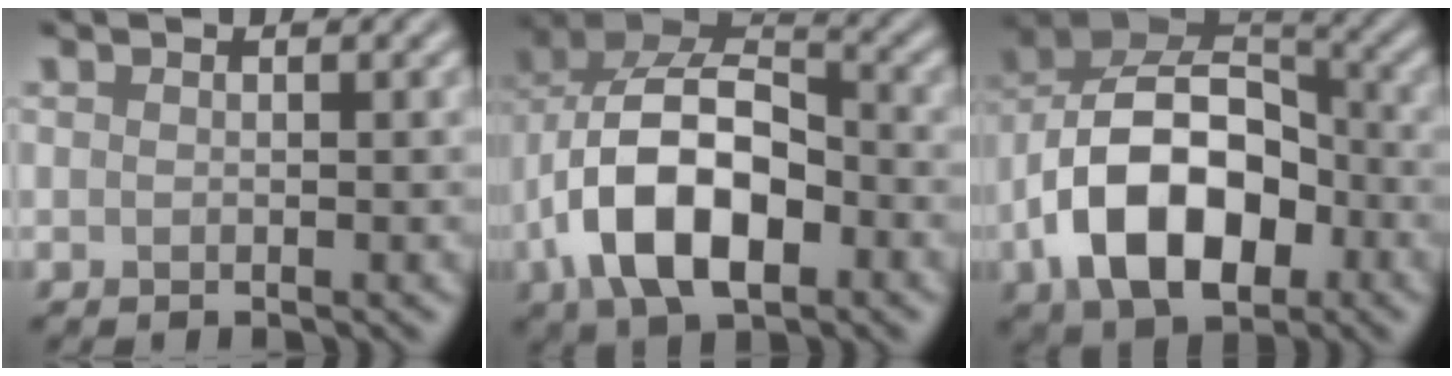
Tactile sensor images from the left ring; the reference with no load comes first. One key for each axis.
{"total": 11.4, "fx": -3.1, "fy": 6.4, "fz": 9.0, "tx": -0.171, "ty": 0.007, "tz": -0.068}
{"total": 12.2, "fx": -3.6, "fy": 7.5, "fz": 8.9, "tx": -0.162, "ty": 0.008, "tz": -0.075}